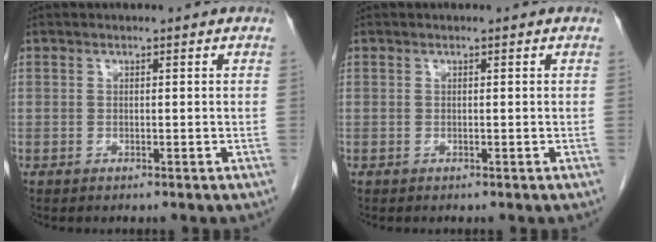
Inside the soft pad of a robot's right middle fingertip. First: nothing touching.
{"total": 0.0}